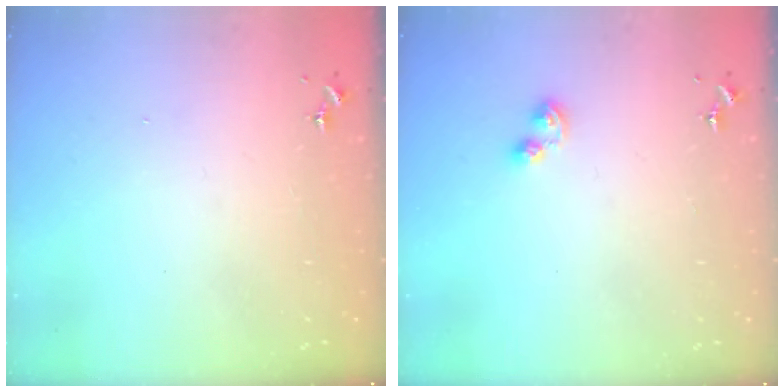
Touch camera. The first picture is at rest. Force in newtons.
{"total": 5.5, "press": 5.5, "slide": 0.3}